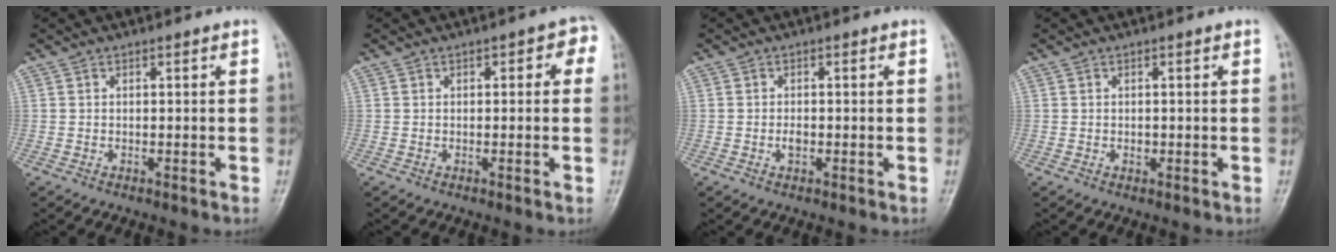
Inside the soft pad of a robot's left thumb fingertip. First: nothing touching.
{"total": 3.9, "force": [1.0, 2.1, 3.2], "torque": [-0.010, 0.007, 0.001]}
{"total": 1.5, "force": [-0.4, 1.0, 1.1], "torque": [-0.015, 0.001, -0.008]}
{"total": 0.8, "force": [0.0, 0.7, 0.4], "torque": [-0.002, 0.001, -0.001]}